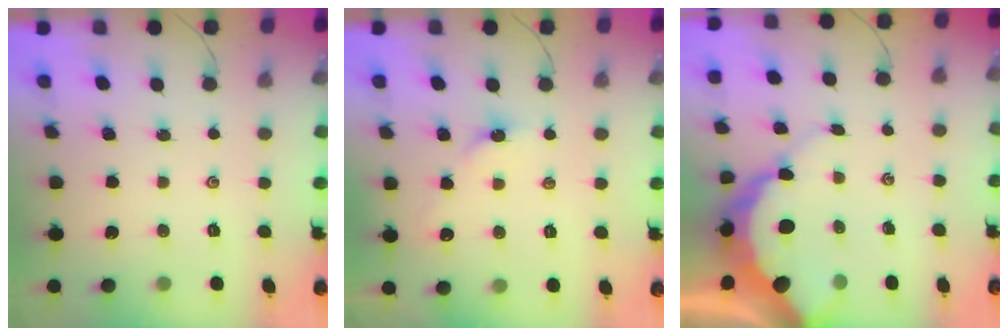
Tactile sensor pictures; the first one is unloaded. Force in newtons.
{"total": 2.6, "press": 2.5, "slide": 0.5}
{"total": 9.6, "press": 9.6, "slide": 0.9}